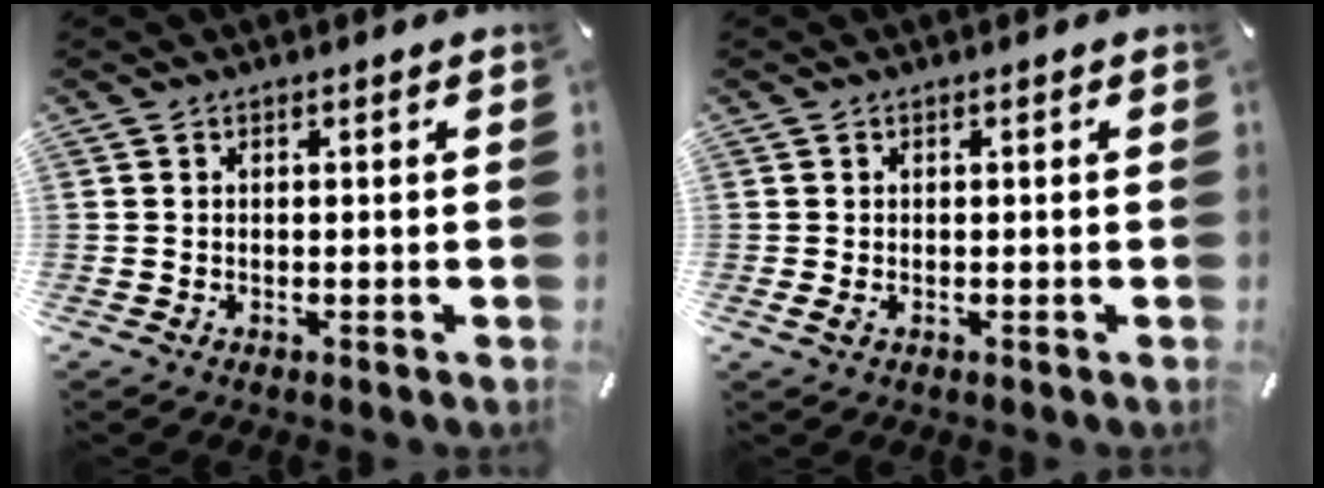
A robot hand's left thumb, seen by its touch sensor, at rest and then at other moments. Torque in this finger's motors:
{"motor_torque": [-0.04, -0.09, 0.29, -0.06, 0.05]}